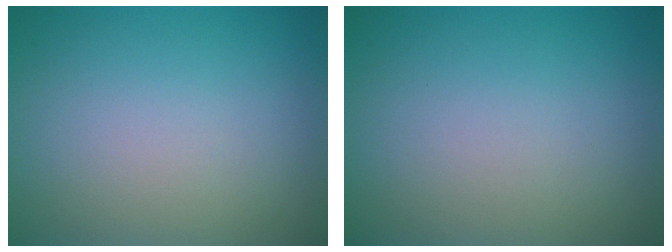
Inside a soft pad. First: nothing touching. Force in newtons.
{"total": 0.0}